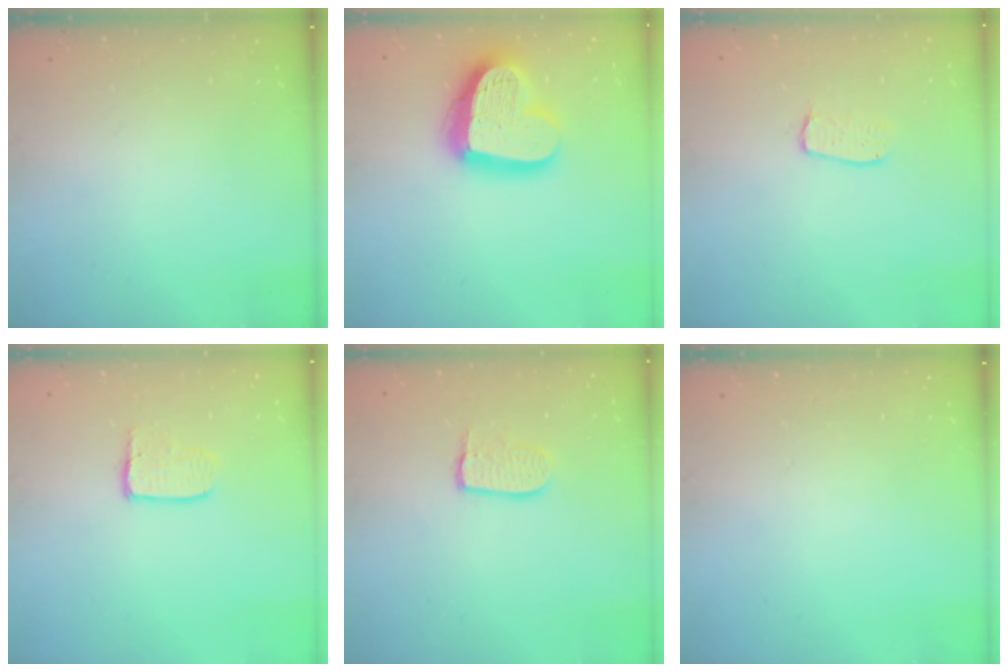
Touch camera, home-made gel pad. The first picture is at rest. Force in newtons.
{"total": 21.4, "press": 21.3, "slide": 2.1}
{"total": 4.8, "press": 4.8, "slide": 0.3}
{"total": 3.4, "press": 3.4, "slide": 0.3}
{"total": 5.9, "press": 5.9, "slide": 0.2}
{"total": 0.0}